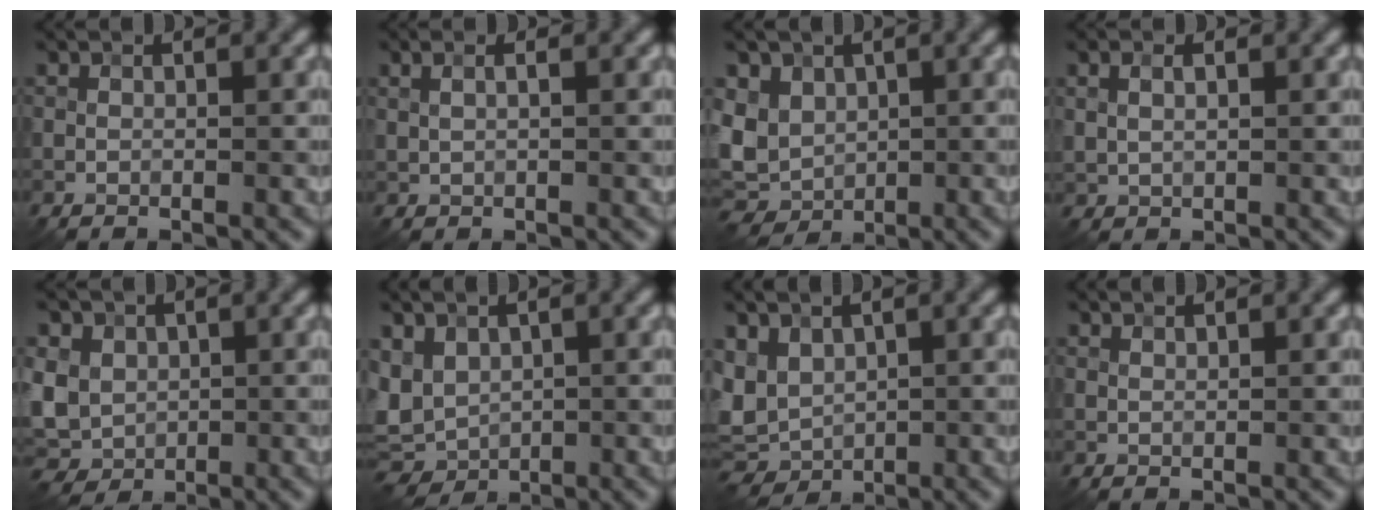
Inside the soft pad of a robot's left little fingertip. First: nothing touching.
{"total": 1.1, "force": [0.7, 0.2, 0.8], "torque": [-0.017, -0.003, 0.014]}
{"total": 5.6, "force": [0.0, 4.6, 3.2], "torque": [-0.071, -0.001, -0.009]}
{"total": 1.7, "force": [1.0, 0.9, 1.1], "torque": [-0.024, 0.001, 0.023]}
{"total": 6.3, "force": [0.6, 5.3, 3.3], "torque": [-0.080, 0.011, -0.006]}
{"total": 4.7, "force": [-0.6, 3.6, 2.9], "torque": [-0.066, -0.001, -0.012]}
{"total": 4.4, "force": [-0.2, 3.4, 2.8], "torque": [-0.062, 0.000, -0.003]}
{"total": 0.7, "force": [0.6, -0.1, 0.0], "torque": [-0.001, 0.000, 0.013]}